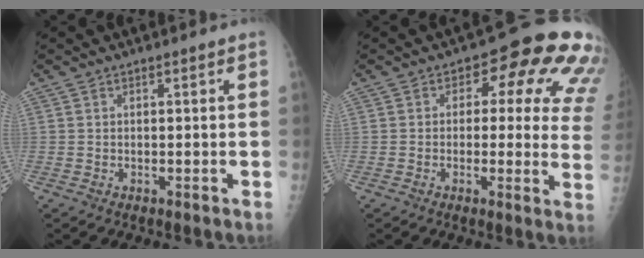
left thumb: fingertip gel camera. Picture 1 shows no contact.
{"total": 14.6, "force": [6.0, 7.9, 10.7], "torque": [-0.066, -0.017, 0.044]}